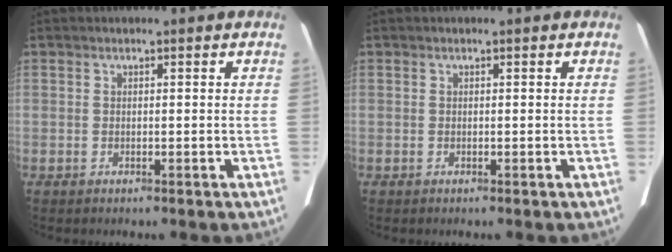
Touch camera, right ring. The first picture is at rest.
{"total": 0.0}